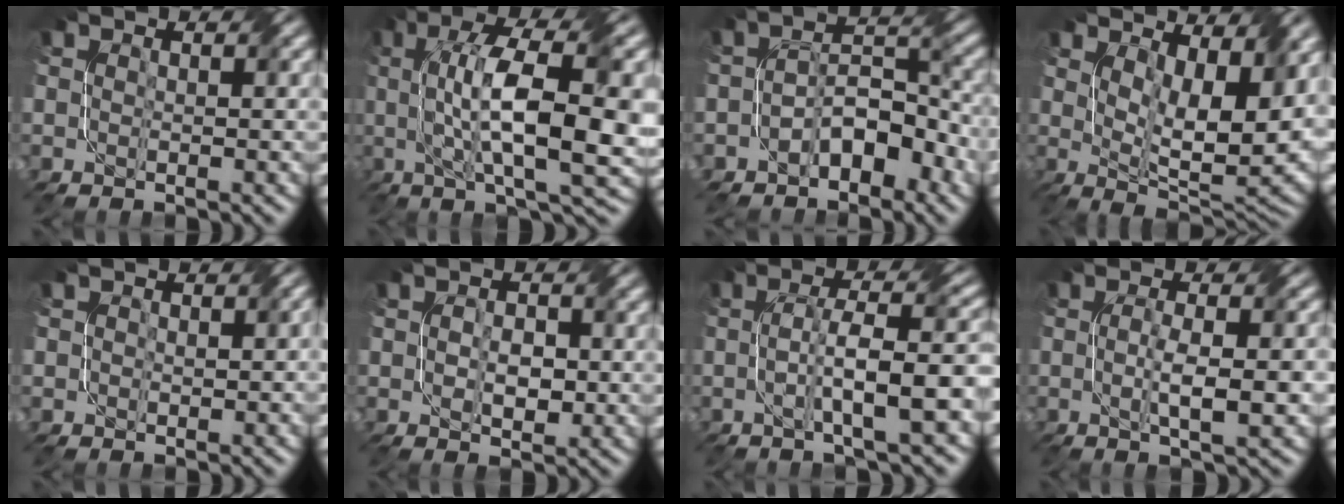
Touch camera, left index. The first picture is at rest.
{"total": 12.1, "force": [0.7, 3.4, 11.6], "torque": [-0.187, 0.006, 0.016]}
{"total": 4.9, "force": [-2.6, 2.7, 3.3], "torque": [-0.044, 0.013, -0.046]}
{"total": 10.6, "force": [3.8, 4.3, 8.9], "torque": [-0.139, -0.013, 0.070]}
{"total": 1.1, "force": [0.2, 0.8, 0.7], "torque": [-0.008, 0.000, 0.001]}
{"total": 2.8, "force": [-0.2, 1.6, 2.2], "torque": [-0.040, -0.004, -0.001]}
{"total": 7.3, "force": [-1.6, 1.2, 7.0], "torque": [-0.110, 0.015, -0.027]}
{"total": 4.2, "force": [-0.4, 0.8, 4.2], "torque": [-0.069, 0.001, -0.007]}